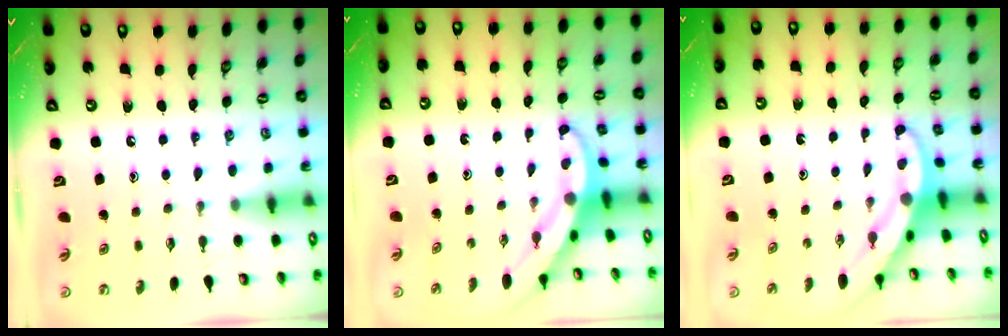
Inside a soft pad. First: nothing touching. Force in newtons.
{"total": 3.3, "press": 3.3, "slide": 0.3}
{"total": 3.3, "press": 3.3, "slide": 0.3}